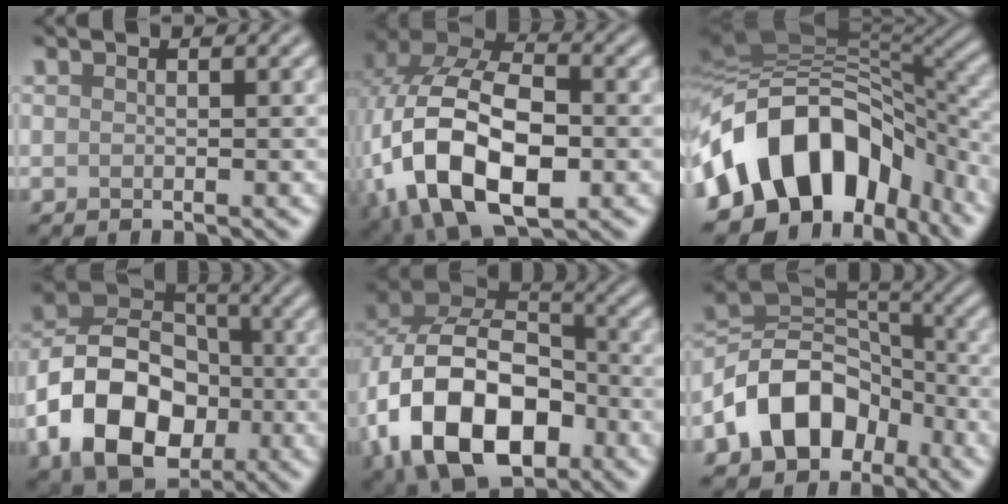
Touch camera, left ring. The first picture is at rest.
{"total": 14.8, "force": [-4.0, 8.9, 11.1], "torque": [-0.222, -0.006, -0.068]}
{"total": 15.1, "force": [-5.5, 9.6, 10.2], "torque": [-0.168, 0.016, -0.102]}
{"total": 12.1, "force": [-3.8, 8.5, 7.7], "torque": [-0.140, -0.002, -0.076]}
{"total": 14.9, "force": [-5.0, 9.9, 10.0], "torque": [-0.195, -0.028, -0.088]}
{"total": 9.8, "force": [-4.6, 6.9, 5.2], "torque": [-0.081, 0.005, -0.099]}